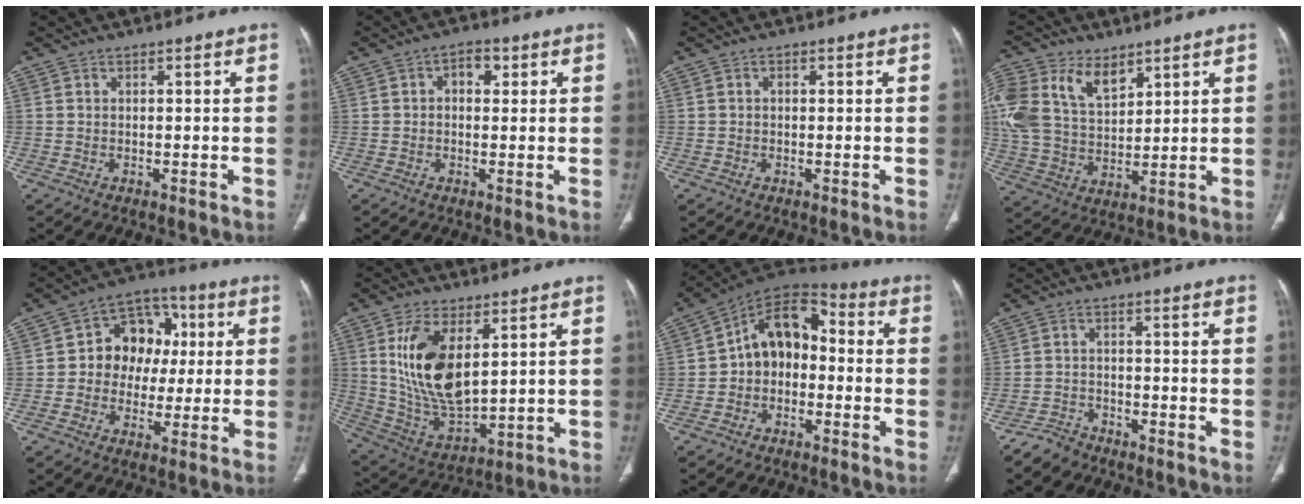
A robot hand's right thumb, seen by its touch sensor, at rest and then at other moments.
{"total": 3.5, "force": [0.9, 2.4, 2.4], "torque": [-0.019, 0.005, 0.009]}
{"total": 0.5, "force": [0.1, 0.4, 0.4], "torque": [-0.005, 0.001, 0.000]}
{"total": 18.7, "force": [9.0, 12.0, 11.2], "torque": [-0.254, -0.002, 0.176]}
{"total": 12.5, "force": [1.1, 10.1, 7.2], "torque": [-0.059, 0.023, 0.007]}
{"total": 15.8, "force": [4.7, 7.9, 12.8], "torque": [-0.236, -0.027, 0.106]}
{"total": 11.5, "force": [-1.0, 8.3, 7.9], "torque": [-0.094, 0.047, -0.036]}
{"total": 3.6, "force": [-3.3, 1.5, 0.3], "torque": [-0.011, 0.015, -0.063]}